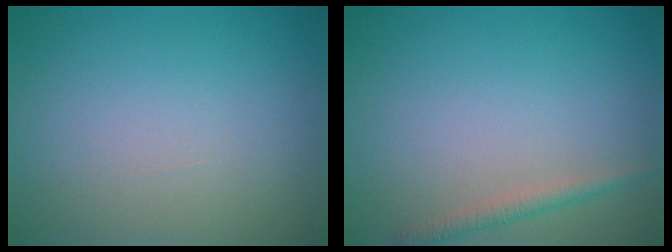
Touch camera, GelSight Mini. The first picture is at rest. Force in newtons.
{"total": 1.4, "press": 1.4, "slide": 0.0}